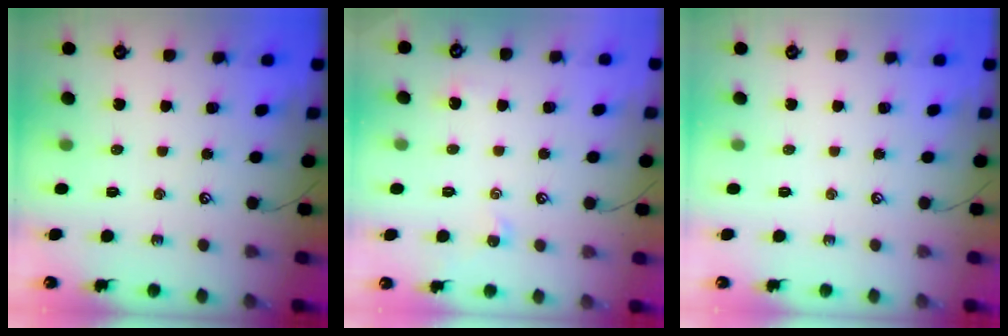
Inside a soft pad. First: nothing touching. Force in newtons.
{"total": 0.6, "press": 0.4, "slide": 0.4}
{"total": 0.0}